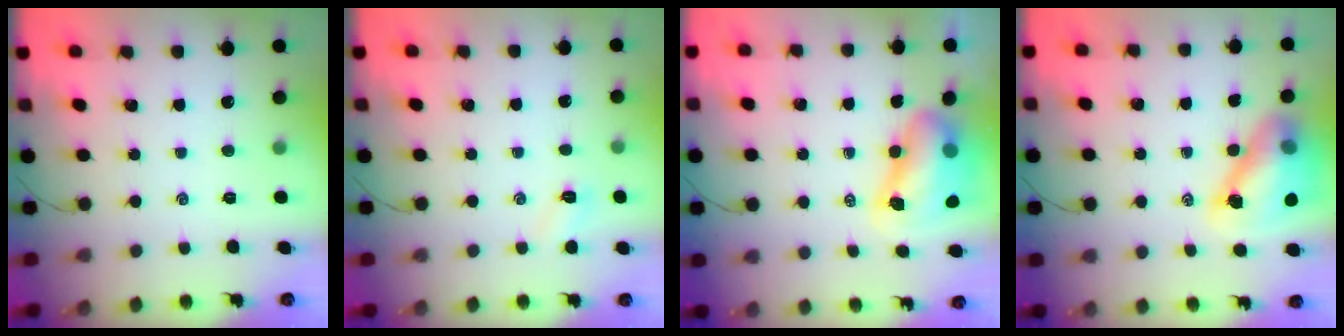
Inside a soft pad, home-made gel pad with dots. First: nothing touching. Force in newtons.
{"total": 3.2, "press": 3.1, "slide": 0.9}
{"total": 10.4, "press": 10.0, "slide": 2.8}
{"total": 13.6, "press": 13.0, "slide": 3.9}